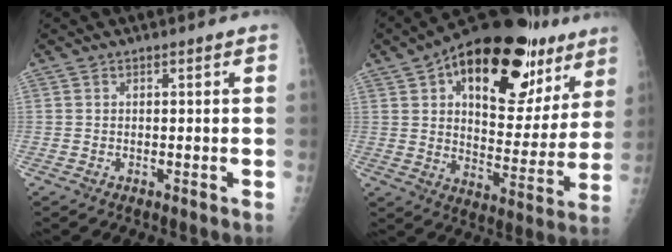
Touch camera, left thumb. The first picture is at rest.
{"total": 29.2, "force": [15.5, 14.5, 20.1], "torque": [-0.254, -0.017, 0.231]}